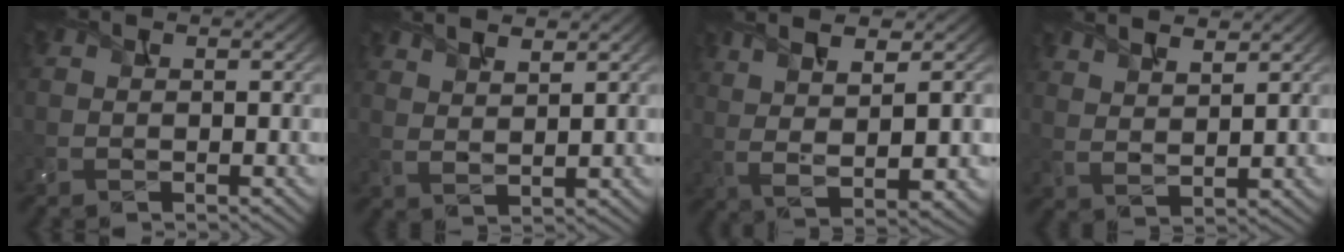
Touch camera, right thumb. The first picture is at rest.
{"total": 4.6, "force": [3.7, 1.0, 2.6], "torque": [-0.046, 0.004, 0.060]}
{"total": 8.9, "force": [2.9, 2.5, 8.0], "torque": [-0.162, -0.001, 0.063]}
{"total": 5.8, "force": [4.6, 1.4, 3.2], "torque": [-0.058, 0.003, 0.079]}